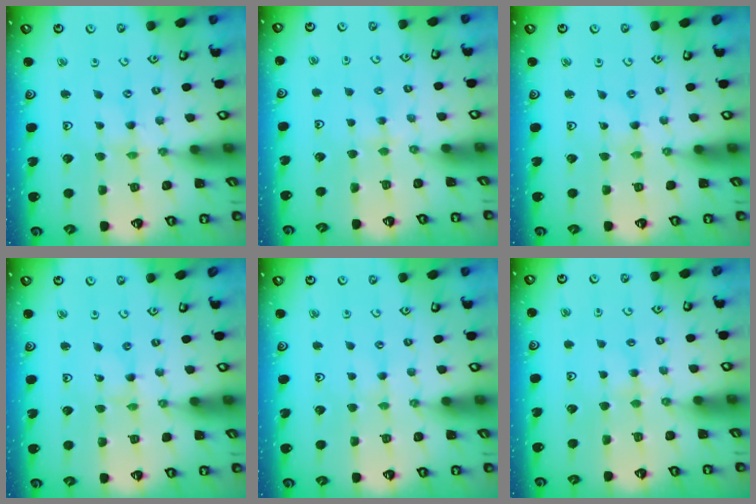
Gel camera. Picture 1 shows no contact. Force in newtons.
{"total": 3.2, "press": 3.1, "slide": 0.6}
{"total": 0.0}
{"total": 0.0}
{"total": 1.3, "press": 1.2, "slide": 0.3}
{"total": 2.7, "press": 2.7, "slide": 0.5}